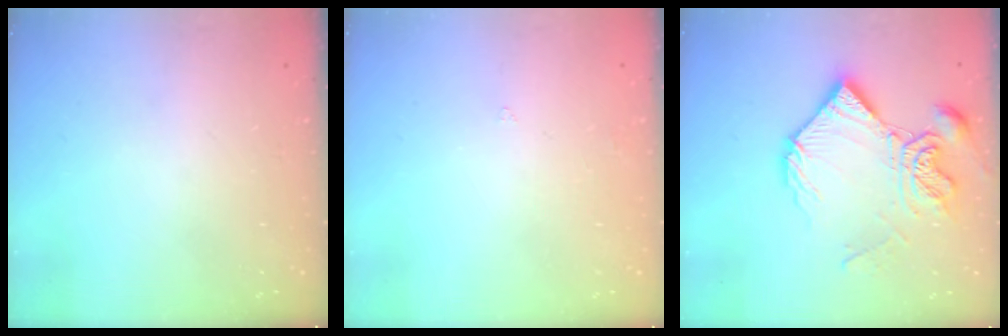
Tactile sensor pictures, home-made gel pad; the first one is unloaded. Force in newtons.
{"total": 2.3, "press": 2.3, "slide": 0.5}
{"total": 14.2, "press": 14.1, "slide": 1.5}